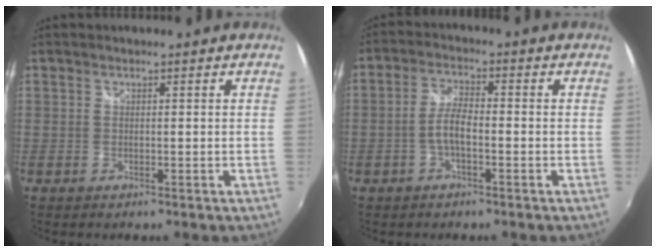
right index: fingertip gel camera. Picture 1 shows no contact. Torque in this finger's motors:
{"motor_torque": [0.17, -0.12, 0.31, 0.08]}